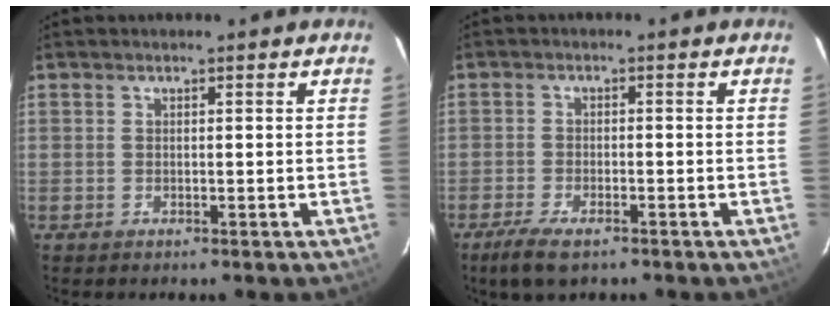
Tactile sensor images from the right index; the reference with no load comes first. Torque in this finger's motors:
{"motor_torque": [0.06, -0.12, 0.11, 0.00]}